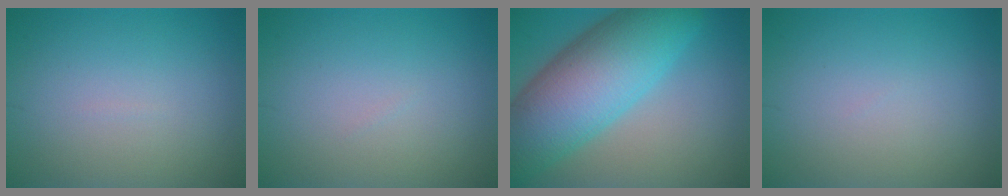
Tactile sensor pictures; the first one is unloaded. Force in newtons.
{"total": 0.0}
{"total": 12.1, "press": 12.1, "slide": 0.3}
{"total": 0.0}